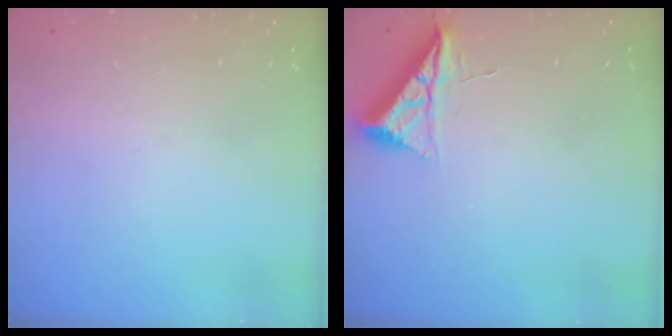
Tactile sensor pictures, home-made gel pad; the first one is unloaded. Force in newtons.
{"total": 6.8, "press": 6.7, "slide": 0.7}